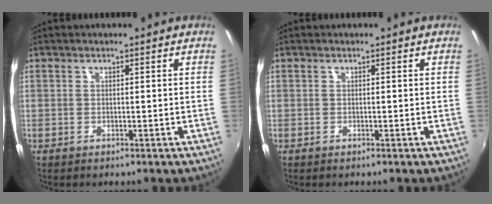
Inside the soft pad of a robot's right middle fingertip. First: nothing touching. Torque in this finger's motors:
{"motor_torque": [0.15, -0.21, 0.05, 0.00]}